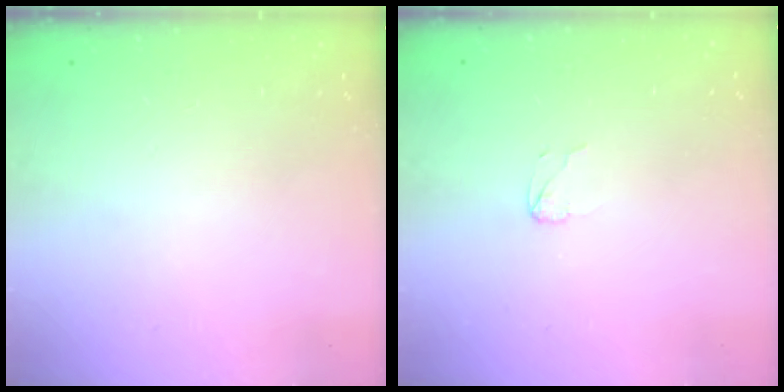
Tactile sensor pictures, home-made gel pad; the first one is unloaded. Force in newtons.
{"total": 2.4, "press": 2.4, "slide": 0.2}